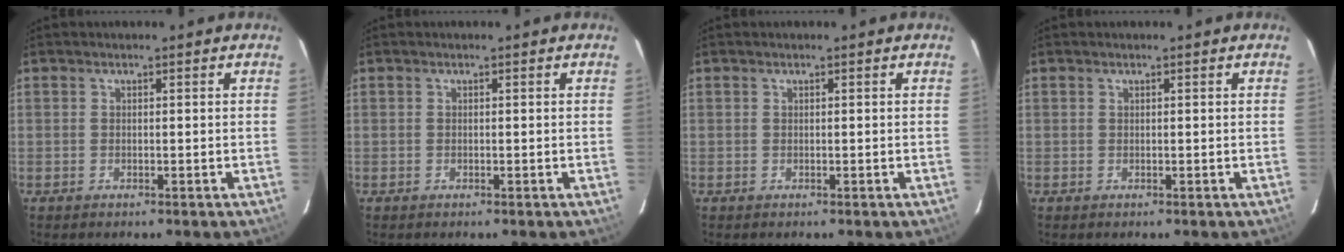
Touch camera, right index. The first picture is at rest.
{"total": 0.0}
{"total": 0.0}
{"total": 0.0}